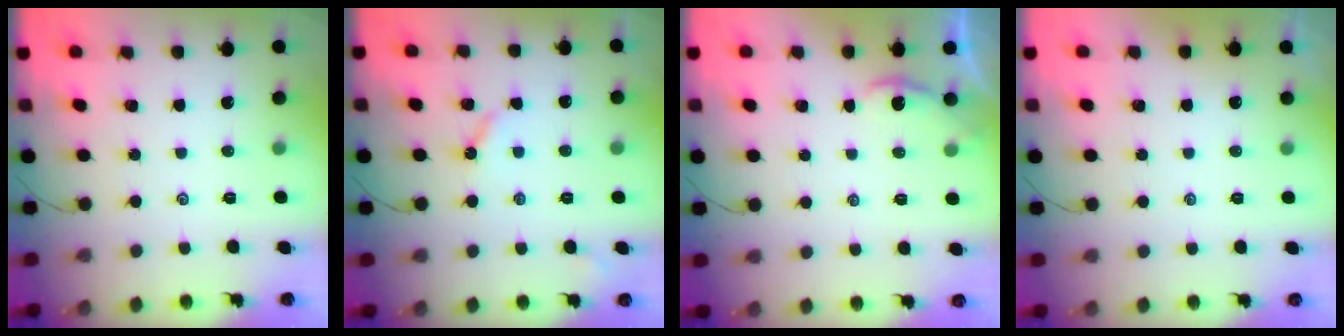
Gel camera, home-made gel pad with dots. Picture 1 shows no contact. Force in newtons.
{"total": 3.9, "press": 3.8, "slide": 0.6}
{"total": 1.5, "press": 1.5, "slide": 0.2}
{"total": 1.2, "press": 1.2, "slide": 0.3}